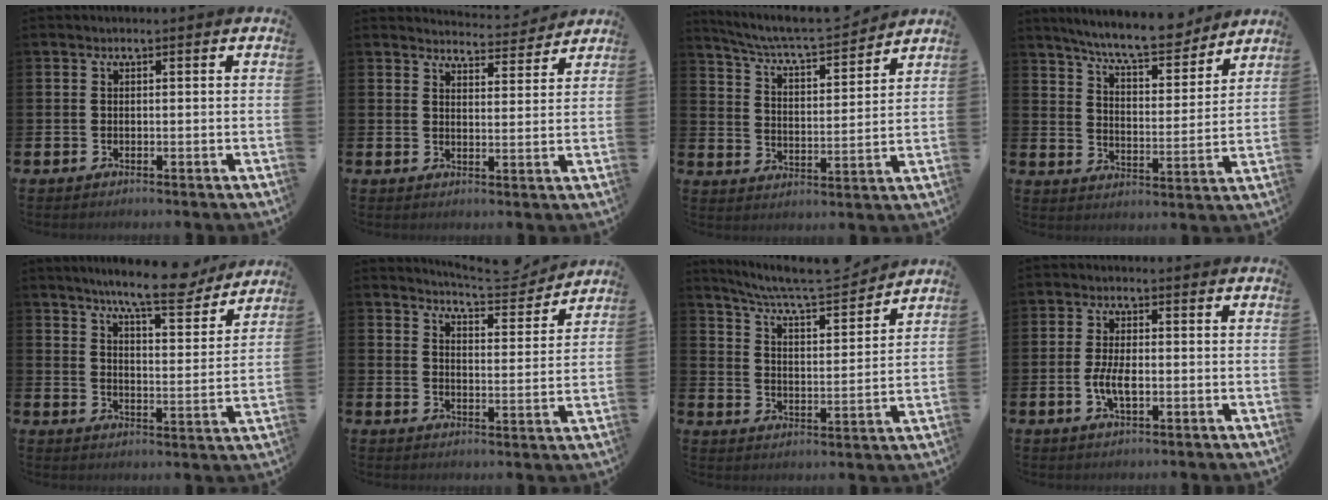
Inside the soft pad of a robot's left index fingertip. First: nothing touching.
{"total": 4.3, "force": [4.3, 0.4, 0.2], "torque": [-0.005, -0.034, 0.074]}
{"total": 6.8, "force": [6.6, 0.4, 1.9], "torque": [-0.068, -0.051, 0.111]}
{"total": 9.1, "force": [8.5, 1.0, 3.1], "torque": [-0.079, -0.053, 0.150]}
{"total": 9.7, "force": [8.7, 0.9, 4.1], "torque": [-0.084, -0.047, 0.152]}
{"total": 5.8, "force": [5.8, 0.4, 0.8], "torque": [-0.022, -0.040, 0.100]}
{"total": 7.8, "force": [7.4, 0.6, 2.5], "torque": [-0.080, -0.052, 0.128]}
{"total": 3.9, "force": [-0.7, 1.6, 3.5], "torque": [-0.066, 0.000, -0.016]}